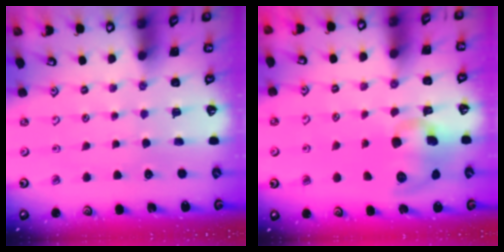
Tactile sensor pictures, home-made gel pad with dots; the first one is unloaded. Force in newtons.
{"total": 10.8, "press": 10.6, "slide": 1.8}